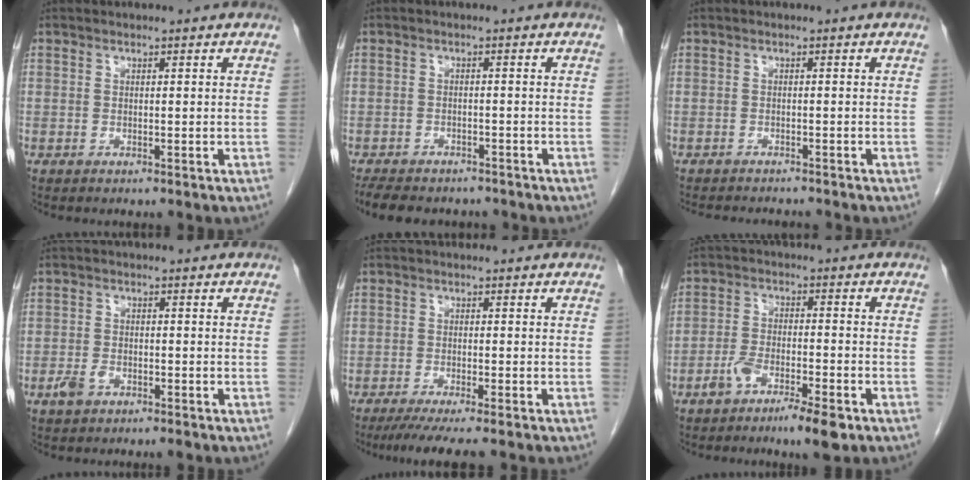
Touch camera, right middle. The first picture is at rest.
{"total": 10.5, "force": [-8.8, 4.0, 4.0], "torque": [-0.079, -0.003, -0.118]}
{"total": 5.9, "force": [-5.6, 1.0, 1.6], "torque": [-0.016, -0.005, -0.078]}
{"total": 2.7, "force": [-1.5, 1.3, 1.8], "torque": [-0.037, 0.001, -0.025]}
{"total": 6.4, "force": [-5.2, -0.2, 3.8], "torque": [-0.051, -0.015, -0.081]}
{"total": 6.8, "force": [-4.3, 1.4, 5.1], "torque": [-0.094, 0.002, -0.070]}